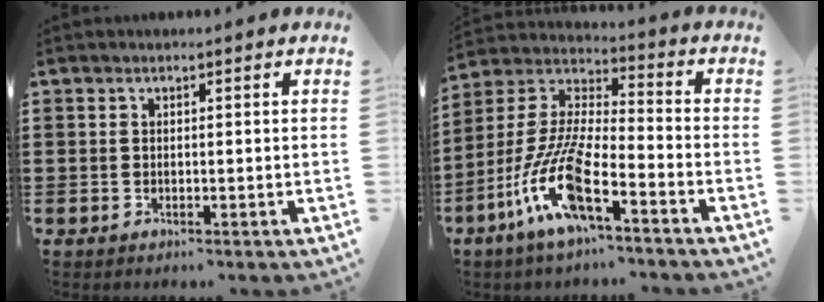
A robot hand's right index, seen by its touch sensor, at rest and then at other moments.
{"total": 12.0, "force": [-7.4, 2.1, 9.2], "torque": [-0.226, -0.021, -0.154]}